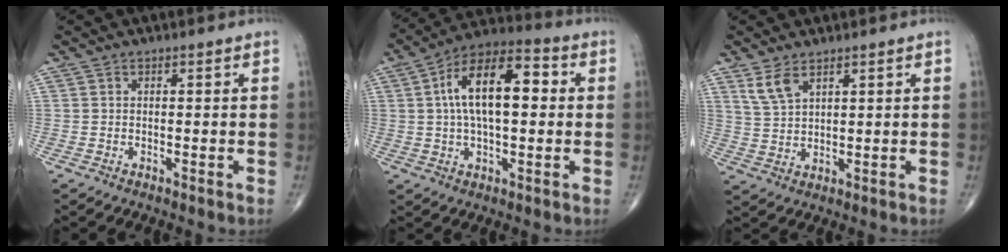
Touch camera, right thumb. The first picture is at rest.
{"total": 15.7, "force": [2.2, 7.5, 13.6], "torque": [-0.224, 0.029, 0.029]}
{"total": 4.6, "force": [3.0, 2.0, 2.9], "torque": [-0.059, -0.011, 0.068]}